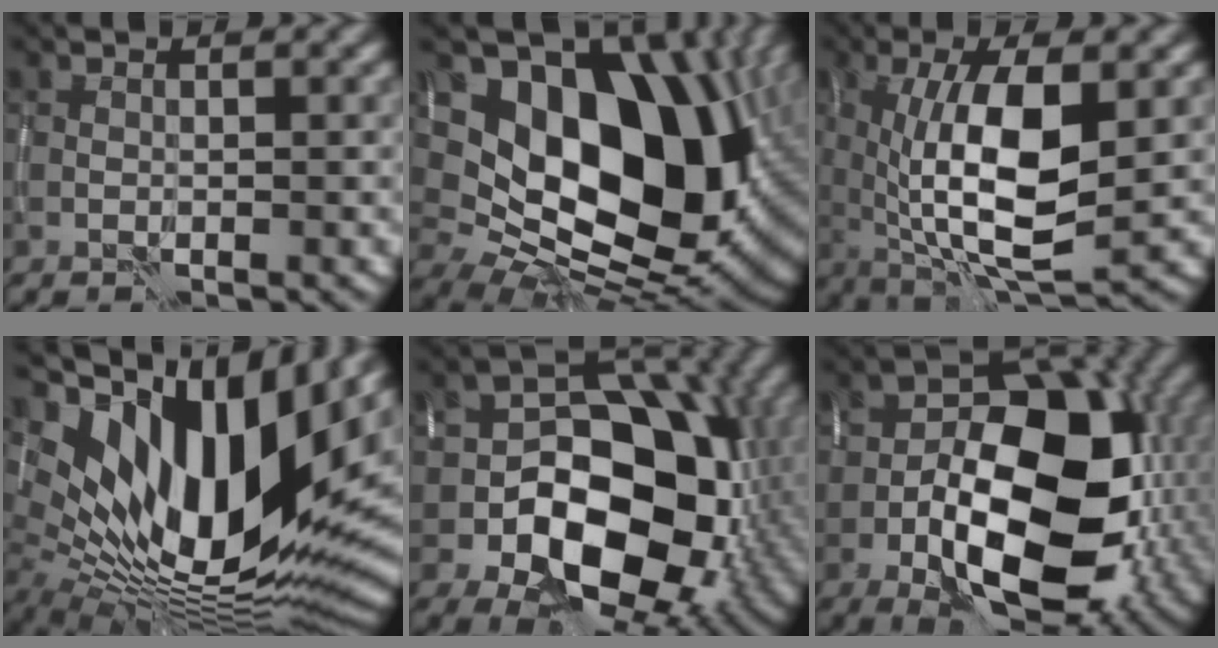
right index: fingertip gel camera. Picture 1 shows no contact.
{"total": 16.8, "force": [3.5, 11.2, 11.9], "torque": [-0.185, -0.011, 0.071]}
{"total": 9.3, "force": [0.7, 3.2, 8.8], "torque": [-0.150, -0.009, 0.015]}
{"total": 16.2, "force": [6.2, 7.6, 12.9], "torque": [-0.233, 0.003, 0.103]}
{"total": 15.1, "force": [-3.3, 10.3, 10.5], "torque": [-0.104, -0.002, -0.055]}
{"total": 15.0, "force": [-3.2, 8.7, 11.8], "torque": [-0.175, -0.011, -0.060]}